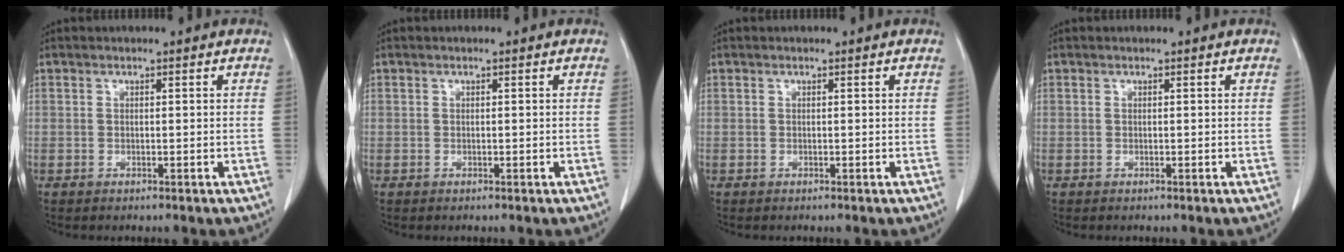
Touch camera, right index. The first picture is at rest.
{"total": 0.0}
{"total": 0.0}
{"total": 0.0}